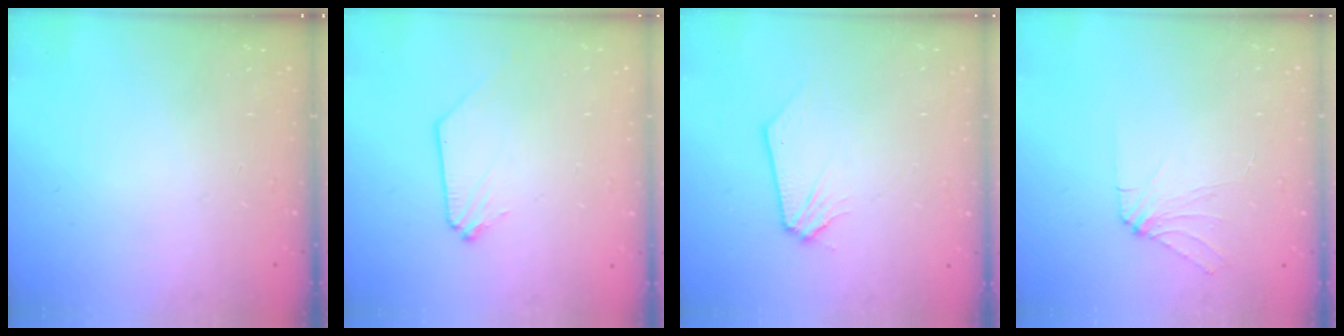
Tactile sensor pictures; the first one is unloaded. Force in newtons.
{"total": 0.0}
{"total": 0.0}
{"total": 5.5, "press": 5.5, "slide": 0.6}